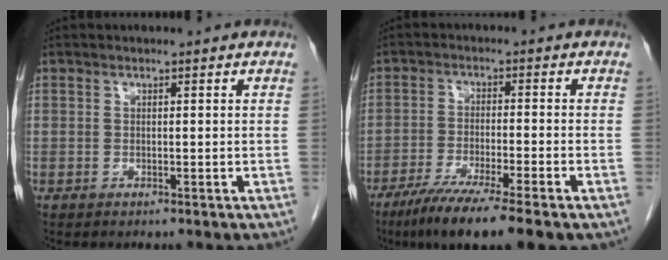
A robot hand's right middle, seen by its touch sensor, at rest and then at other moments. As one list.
[{"total": 10.6, "force": [-7.4, 0.4, 7.7], "torque": [-0.125, -0.026, -0.117]}]